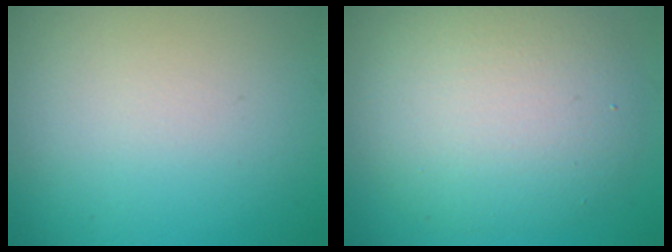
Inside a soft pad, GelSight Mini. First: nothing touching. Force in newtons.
{"total": 7.8, "press": 7.8, "slide": 0.6}